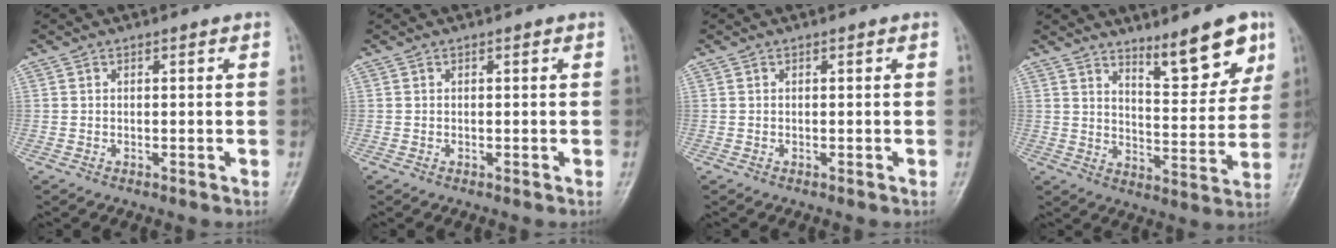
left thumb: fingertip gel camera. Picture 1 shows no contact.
{"total": 0.0}
{"total": 0.0}
{"total": 11.4, "force": [7.8, 3.2, 7.7], "torque": [-0.083, -0.059, 0.122]}